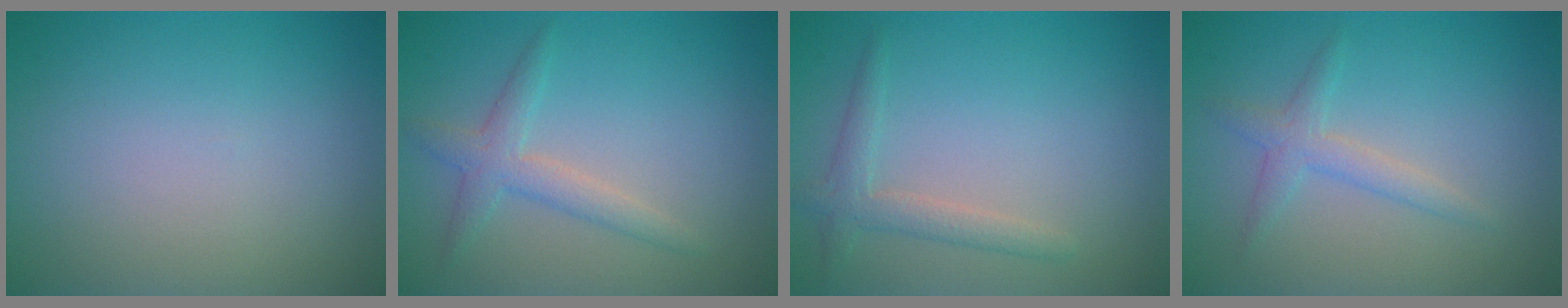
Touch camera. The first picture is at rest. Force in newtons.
{"total": 2.5, "press": 2.5, "slide": 0.1}
{"total": 2.2, "press": 2.2, "slide": 0.1}
{"total": 2.0, "press": 2.0, "slide": 0.0}